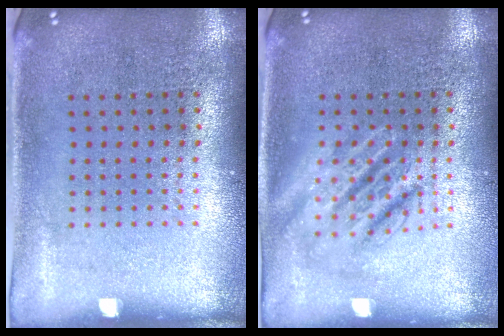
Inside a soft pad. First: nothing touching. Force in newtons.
{"total": 2.8, "press": 2.8, "slide": 0.3}